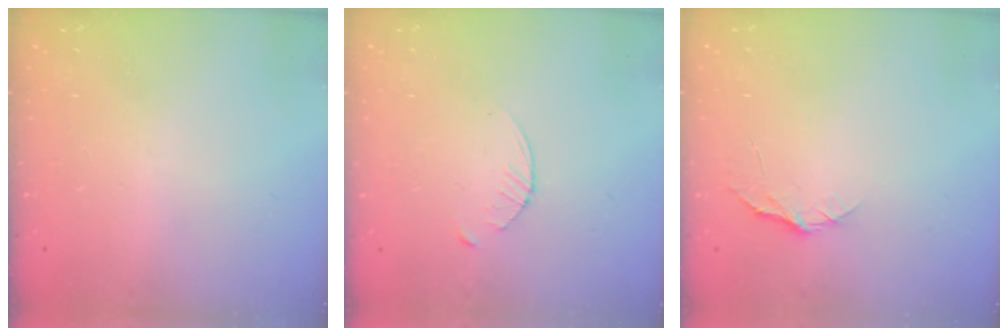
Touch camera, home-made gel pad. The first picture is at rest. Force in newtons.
{"total": 2.9, "press": 2.9, "slide": 0.4}
{"total": 5.0, "press": 5.0, "slide": 0.6}